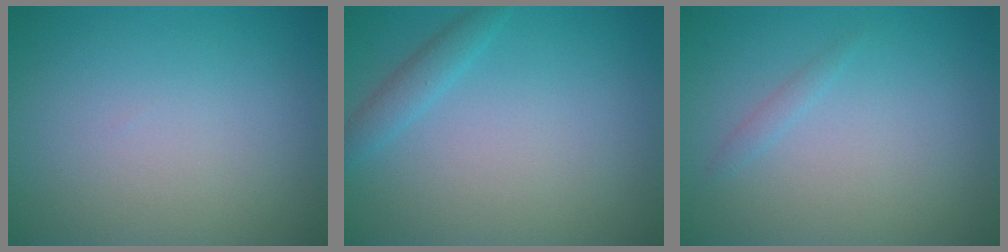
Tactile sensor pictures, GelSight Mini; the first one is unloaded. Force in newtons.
{"total": 1.5, "press": 1.5, "slide": 0.1}
{"total": 0.7, "press": 0.7, "slide": 0.0}